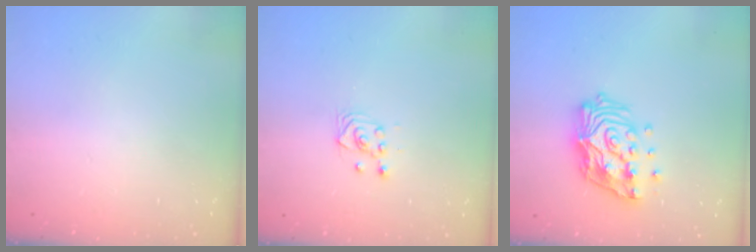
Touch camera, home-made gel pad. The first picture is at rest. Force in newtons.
{"total": 3.5, "press": 3.2, "slide": 1.5}
{"total": 16.1, "press": 16.0, "slide": 2.3}